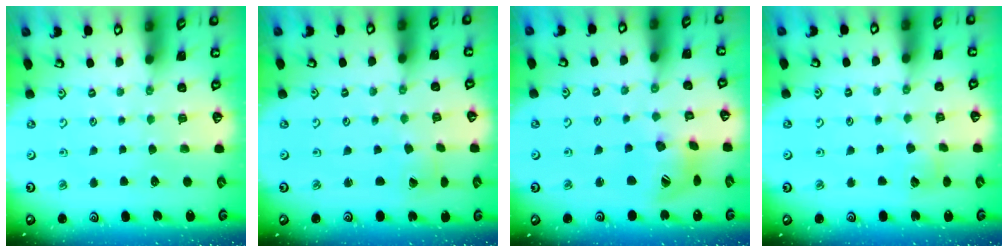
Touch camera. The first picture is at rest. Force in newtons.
{"total": 2.0, "press": 2.0, "slide": 0.2}
{"total": 11.9, "press": 11.9, "slide": 0.7}
{"total": 2.9, "press": 2.9, "slide": 0.3}